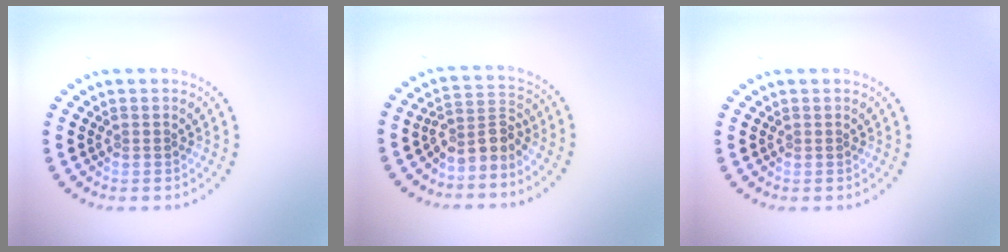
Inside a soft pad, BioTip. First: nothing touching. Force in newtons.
{"total": 2.7, "press": 2.0, "slide": 1.8}
{"total": 0.0}